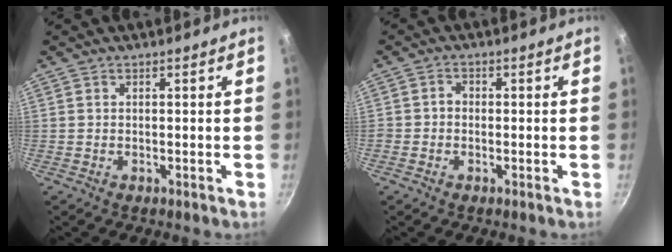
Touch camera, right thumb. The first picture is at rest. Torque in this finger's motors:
{"motor_torque": [0.31, 0.55, 0.49, 0.00, 0.00]}